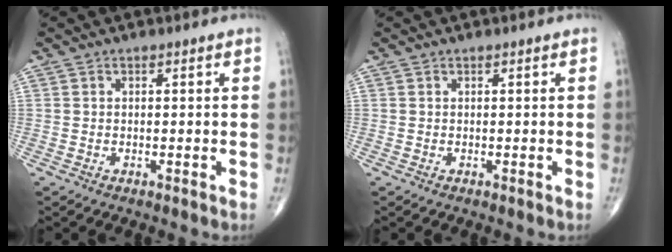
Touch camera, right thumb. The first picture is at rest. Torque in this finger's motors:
{"motor_torque": [-0.05, 0.02, 0.00, -0.01, 0.02]}